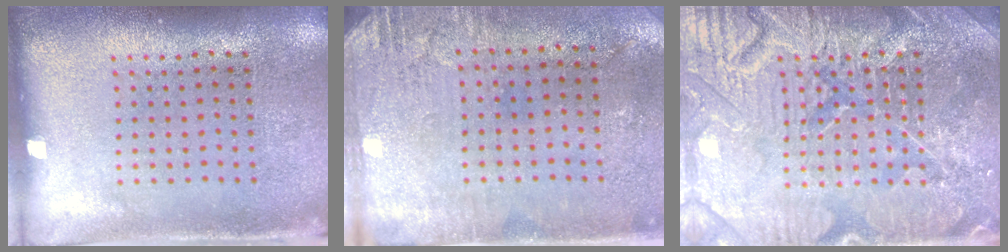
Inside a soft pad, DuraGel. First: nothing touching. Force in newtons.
{"total": 2.8, "press": 2.3, "slide": 1.6}
{"total": 5.4, "press": 5.3, "slide": 0.7}